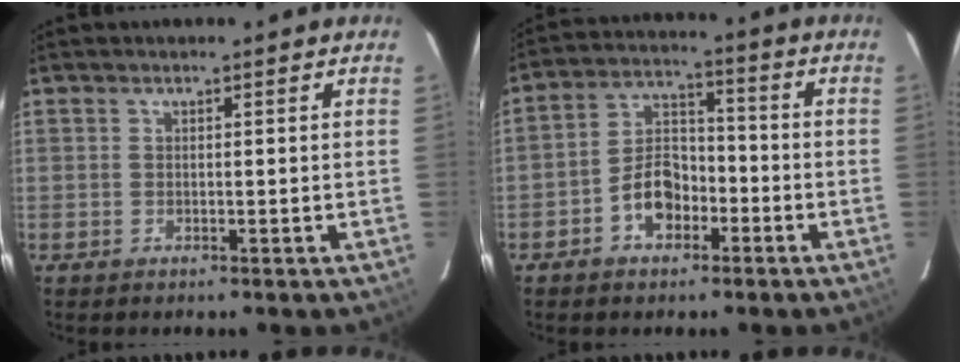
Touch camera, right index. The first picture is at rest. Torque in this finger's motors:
{"motor_torque": [1.38, -0.16, 0.59, 0.05]}